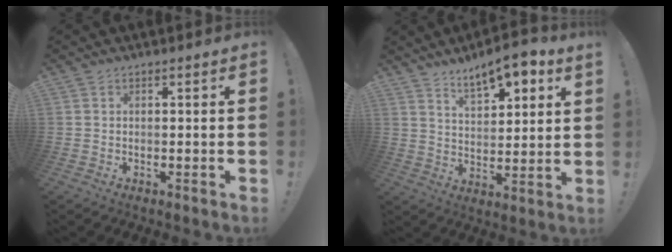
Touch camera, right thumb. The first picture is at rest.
{"total": 10.2, "force": [7.7, 3.2, 5.9], "torque": [-0.093, -0.045, 0.135]}